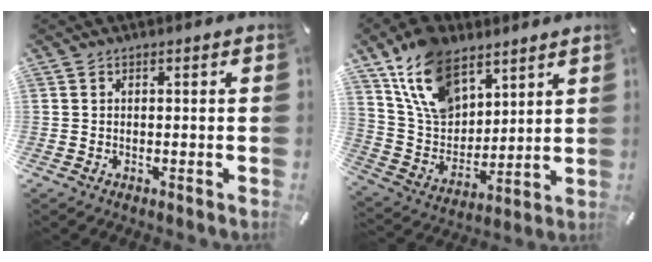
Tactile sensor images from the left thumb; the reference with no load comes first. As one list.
[{"total": 16.3, "force": [10.0, 10.3, 7.8], "torque": [-0.174, -0.049, 0.190]}]